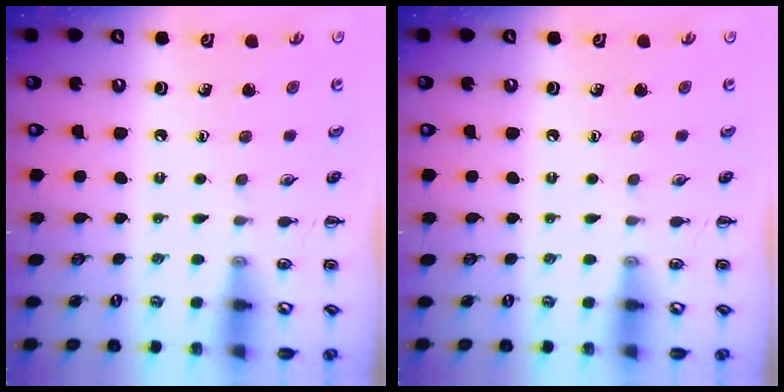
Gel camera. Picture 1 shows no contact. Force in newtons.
{"total": 0.0}